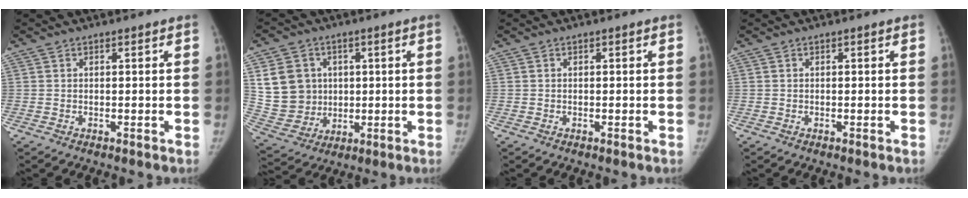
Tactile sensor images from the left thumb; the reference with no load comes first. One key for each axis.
{"total": 12.5, "fx": 2.6, "fy": 11.1, "fz": 5.1, "tx": -0.066, "ty": -0.006, "tz": 0.066}
{"total": 0.0}
{"total": 0.0}